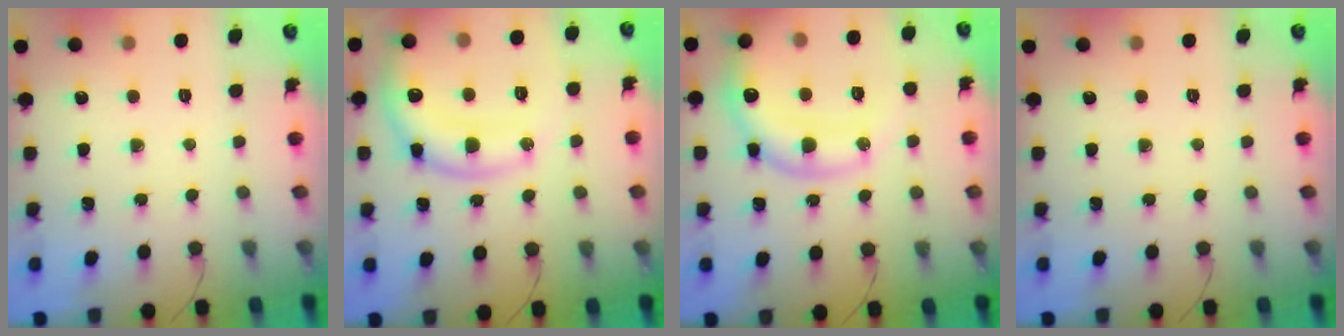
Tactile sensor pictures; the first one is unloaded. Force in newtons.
{"total": 17.2, "press": 17.1, "slide": 1.7}
{"total": 19.6, "press": 19.4, "slide": 2.7}
{"total": 0.0}